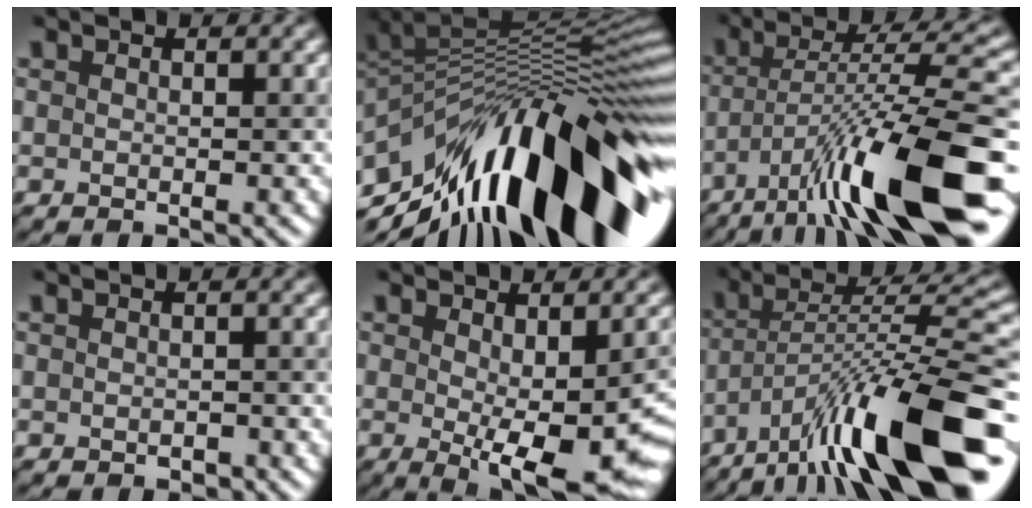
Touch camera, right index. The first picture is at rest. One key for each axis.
{"total": 16.9, "fx": -6.0, "fy": 6.7, "fz": 14.3, "tx": -0.213, "ty": 0.025, "tz": -0.114}
{"total": 14.5, "fx": -7.4, "fy": 3.0, "fz": 12.2, "tx": -0.196, "ty": 0.007, "tz": -0.115}
{"total": 0.6, "fx": -0.4, "fy": 0.4, "fz": 0.3, "tx": -0.004, "ty": -0.004, "tz": -0.004}
{"total": 10.1, "fx": -1.7, "fy": 3.8, "fz": 9.2, "tx": -0.132, "ty": -0.024, "tz": -0.007}
{"total": 15.9, "fx": -9.0, "fy": 3.8, "fz": 12.6, "tx": -0.197, "ty": 0.012, "tz": -0.155}